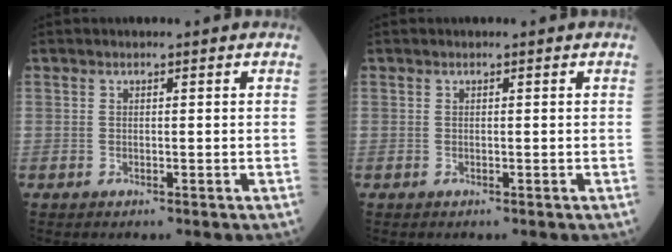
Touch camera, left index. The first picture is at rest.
{"total": 0.0}